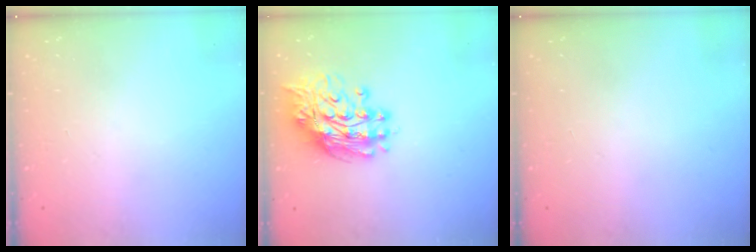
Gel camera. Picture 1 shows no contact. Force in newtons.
{"total": 14.5, "press": 14.4, "slide": 1.3}
{"total": 0.0}